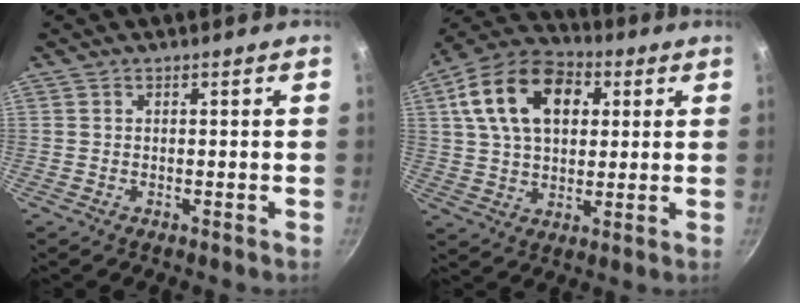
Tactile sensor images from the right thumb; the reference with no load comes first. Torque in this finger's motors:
{"motor_torque": [-0.73, 2.81, 1.58, 0.73, 0.26]}